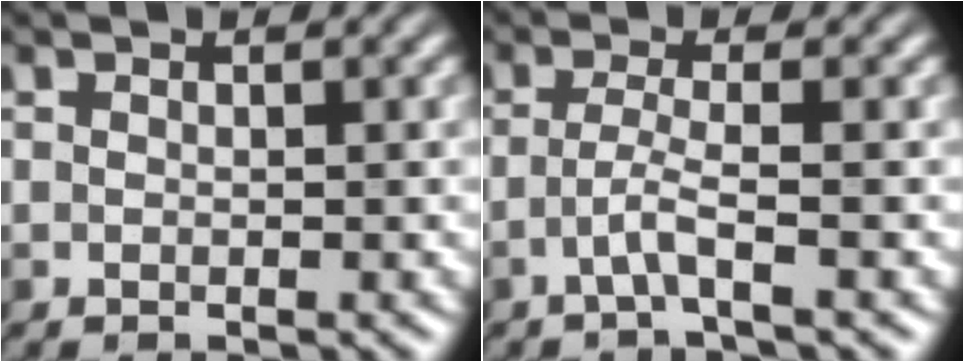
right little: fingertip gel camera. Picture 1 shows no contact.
{"total": 1.9, "force": [-1.1, -0.4, 1.5], "torque": [-0.038, 0.005, -0.025]}